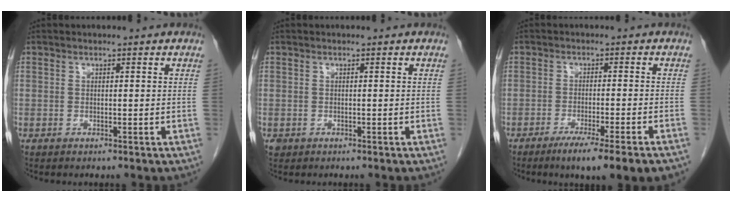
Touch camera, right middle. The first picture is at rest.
{"total": 0.5, "force": [-0.2, 0.5, 0.1], "torque": [-0.005, 0.002, -0.001]}
{"total": 9.8, "force": [-6.8, -0.3, 7.0], "torque": [-0.090, -0.021, -0.098]}